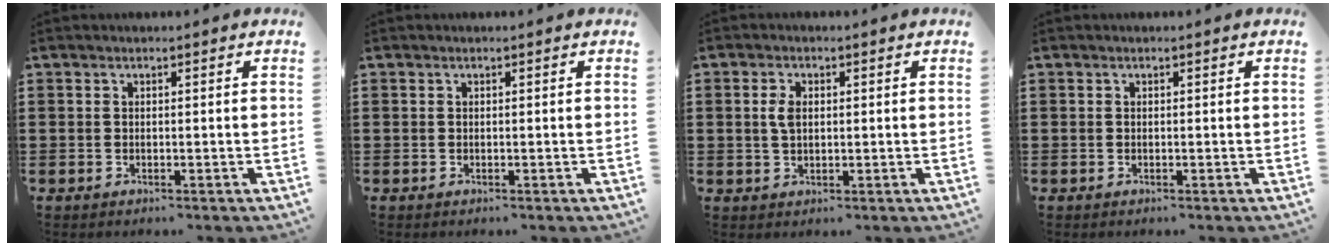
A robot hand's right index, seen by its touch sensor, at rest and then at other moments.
{"total": 0.0}
{"total": 2.9, "force": [0.5, 1.6, 2.3], "torque": [-0.050, 0.008, 0.007]}
{"total": 0.0}